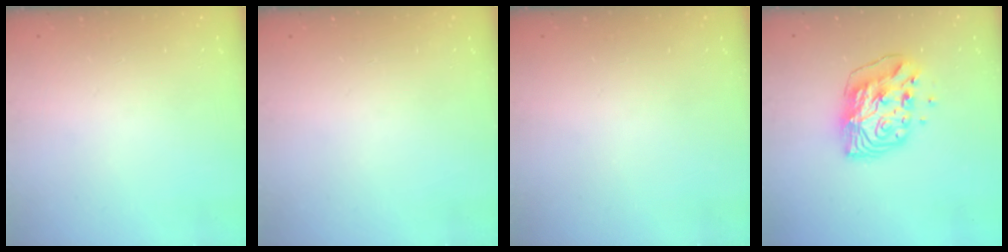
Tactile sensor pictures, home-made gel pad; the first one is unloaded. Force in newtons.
{"total": 0.0}
{"total": 0.0}
{"total": 10.6, "press": 10.5, "slide": 1.6}